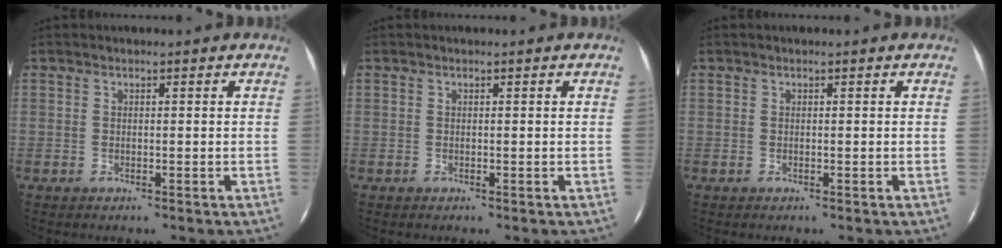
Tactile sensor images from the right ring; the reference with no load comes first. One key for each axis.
{"total": 0.0}
{"total": 0.0}